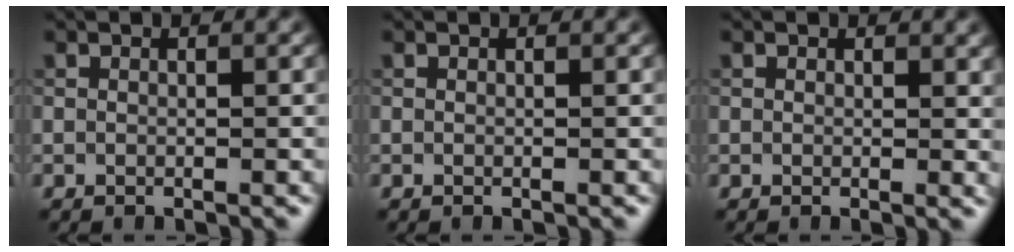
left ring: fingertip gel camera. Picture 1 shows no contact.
{"total": 0.0}
{"total": 1.6, "force": [0.8, 1.3, 0.4], "torque": [-0.001, -0.005, 0.010]}